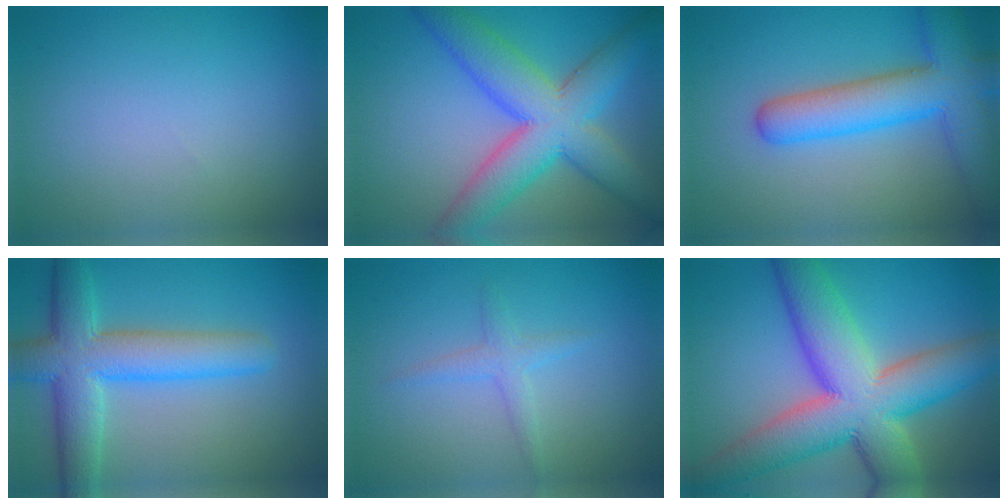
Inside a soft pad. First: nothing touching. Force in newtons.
{"total": 9.2, "press": 9.2, "slide": 0.2}
{"total": 8.4, "press": 8.4, "slide": 0.3}
{"total": 7.7, "press": 7.7, "slide": 0.3}
{"total": 1.6, "press": 1.6, "slide": 0.1}
{"total": 12.7, "press": 12.6, "slide": 0.4}